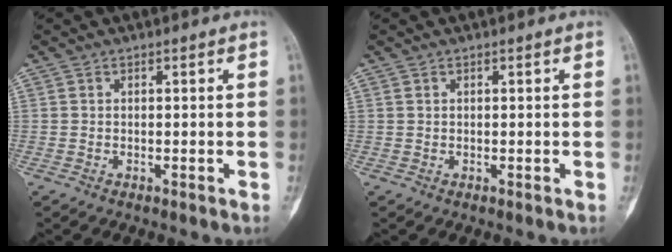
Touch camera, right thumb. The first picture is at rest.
{"total": 0.0}